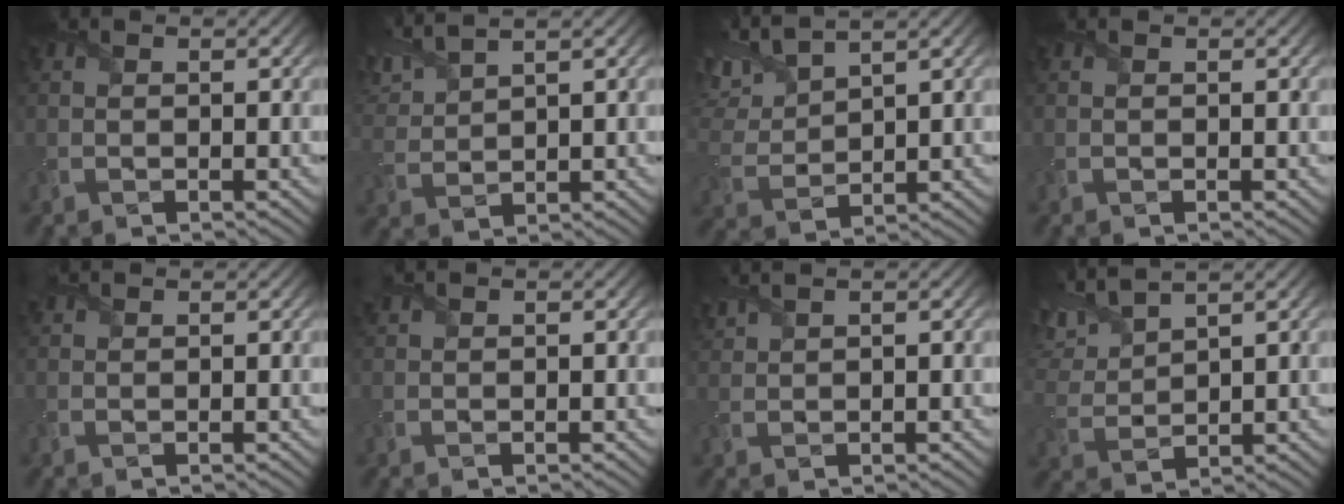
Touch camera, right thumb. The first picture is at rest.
{"total": 5.1, "force": [4.1, 0.9, 2.9], "torque": [-0.084, 0.019, 0.081]}
{"total": 7.0, "force": [5.2, 1.8, 4.3], "torque": [-0.117, 0.018, 0.102]}
{"total": 0.0}
{"total": 1.8, "force": [1.6, 0.2, 0.7], "torque": [-0.019, 0.011, 0.033]}
{"total": 2.0, "force": [1.7, 0.3, 1.0], "torque": [-0.028, 0.012, 0.035]}
{"total": 2.6, "force": [2.5, -0.1, 0.8], "torque": [-0.027, 0.010, 0.047]}
{"total": 6.2, "force": [4.7, 1.5, 3.7], "torque": [-0.103, 0.017, 0.091]}